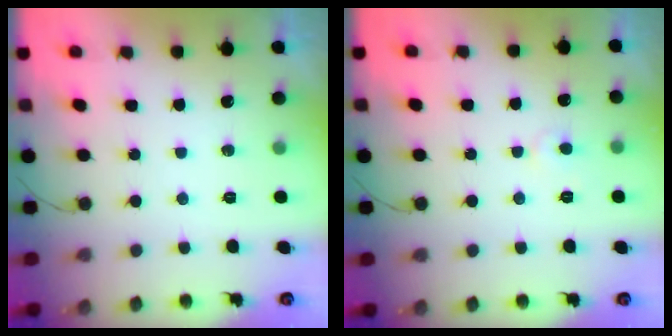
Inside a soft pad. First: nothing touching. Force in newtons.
{"total": 3.5, "press": 3.4, "slide": 0.4}